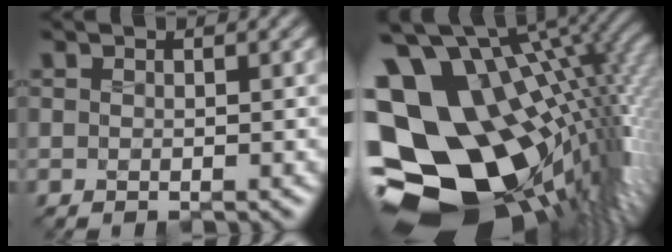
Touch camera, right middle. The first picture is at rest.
{"total": 19.3, "force": [0.2, 12.2, 14.9], "torque": [-0.291, -0.025, 0.024]}